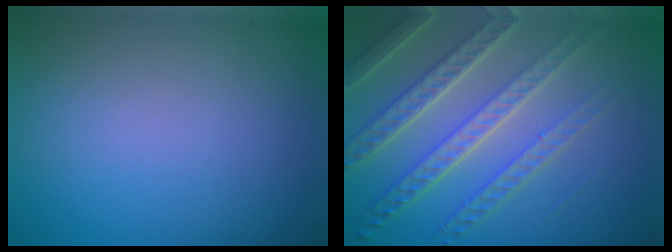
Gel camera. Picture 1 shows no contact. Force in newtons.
{"total": 7.2, "press": 5.4, "slide": 4.8}